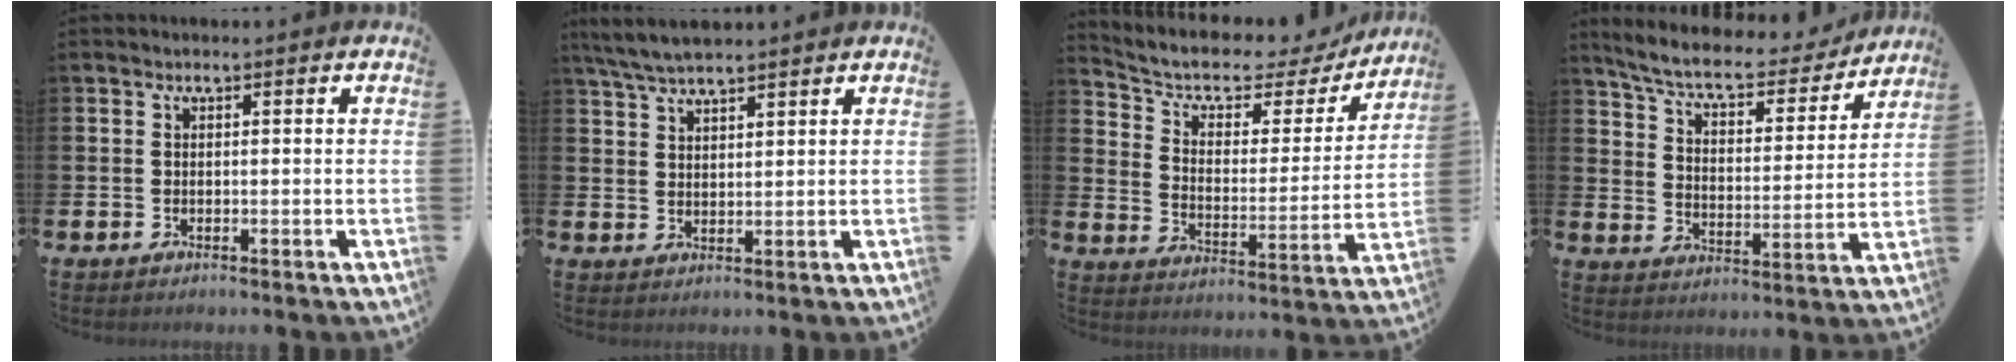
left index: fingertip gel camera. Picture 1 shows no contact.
{"total": 4.9, "force": [4.6, 0.7, 1.7], "torque": [-0.050, -0.007, 0.086]}
{"total": 6.8, "force": [5.6, 2.9, 2.5], "torque": [-0.078, -0.041, 0.089]}
{"total": 7.3, "force": [6.6, 1.6, 2.7], "torque": [-0.079, -0.047, 0.109]}